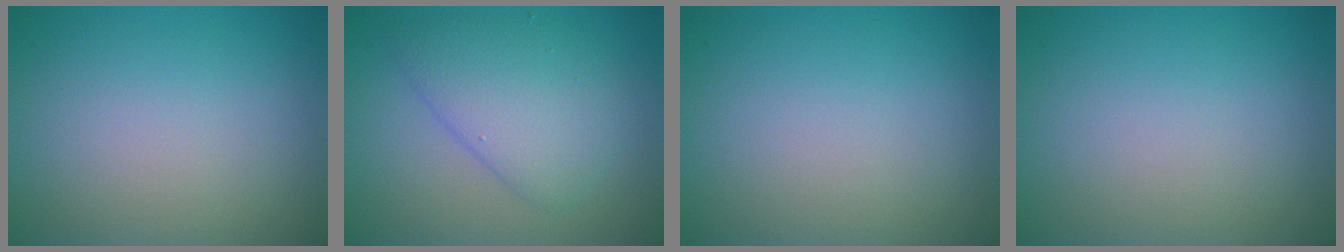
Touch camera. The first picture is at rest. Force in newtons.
{"total": 5.0, "press": 5.0, "slide": 0.3}
{"total": 0.0}
{"total": 0.0}